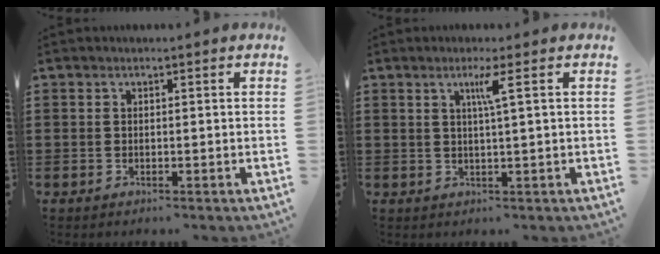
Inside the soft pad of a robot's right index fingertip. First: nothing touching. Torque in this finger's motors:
{"motor_torque": [0.46, -0.08, 0.16, 0.06]}